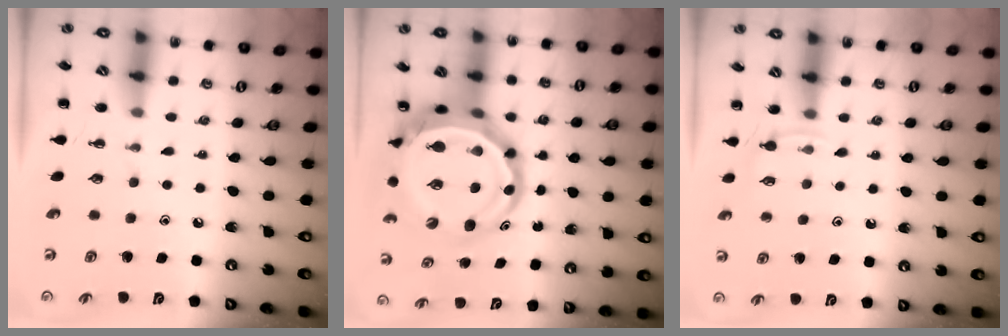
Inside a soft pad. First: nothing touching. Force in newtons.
{"total": 11.7, "press": 11.3, "slide": 3.2}
{"total": 4.0, "press": 3.8, "slide": 1.3}